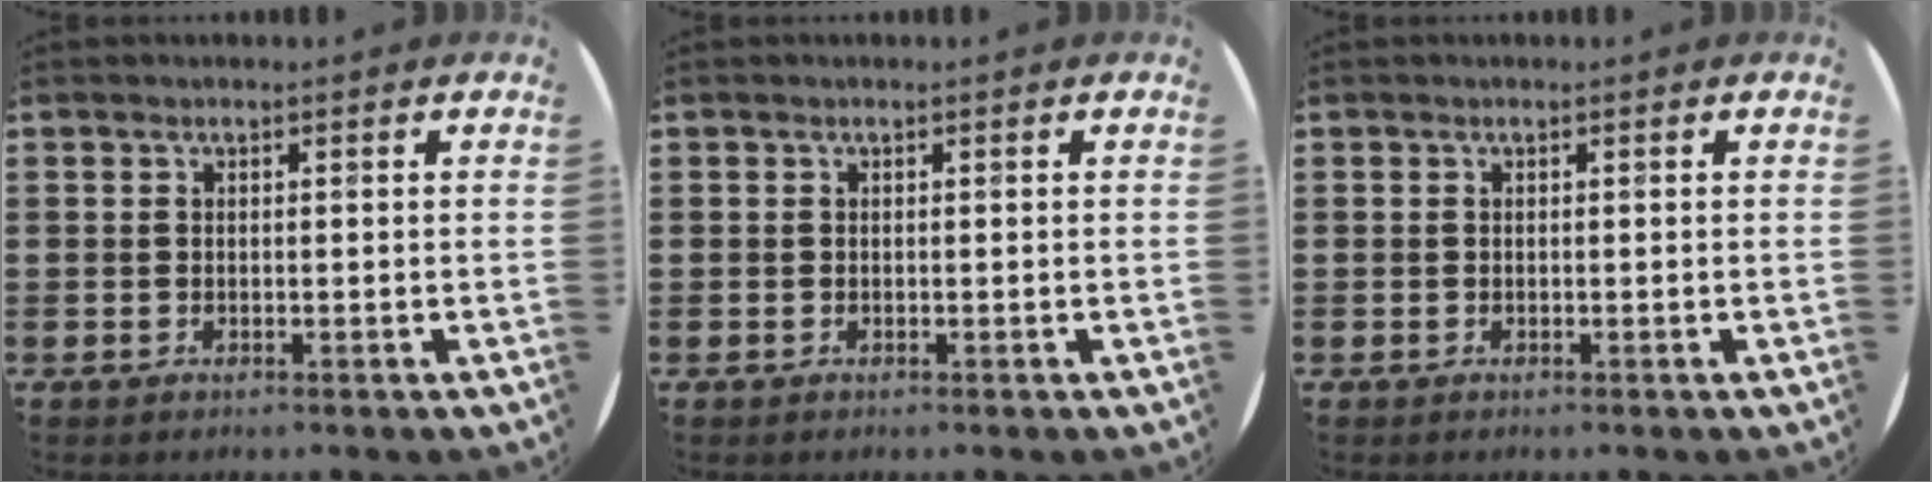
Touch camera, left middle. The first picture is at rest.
{"total": 0.0}
{"total": 0.0}